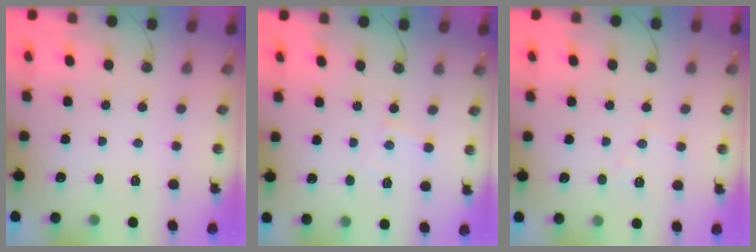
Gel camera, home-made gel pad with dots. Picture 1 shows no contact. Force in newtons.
{"total": 4.8, "press": 4.8, "slide": 0.7}
{"total": 7.7, "press": 7.6, "slide": 0.7}